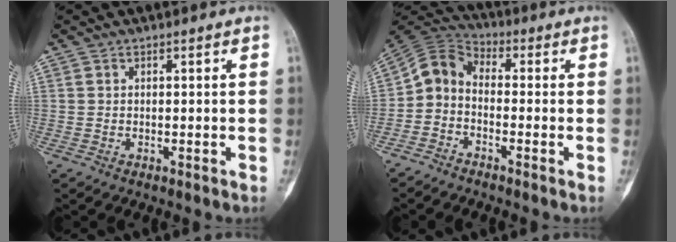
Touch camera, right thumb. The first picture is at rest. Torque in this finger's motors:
{"motor_torque": [0.93, 0.99, 0.05, -0.06, 0.04]}